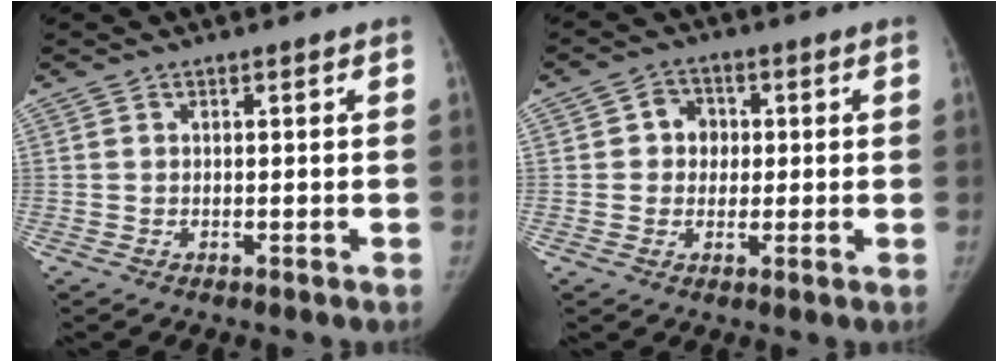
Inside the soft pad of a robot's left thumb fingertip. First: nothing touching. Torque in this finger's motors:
{"motor_torque": [-0.21, 0.30, 0.34, 0.23, -0.02]}